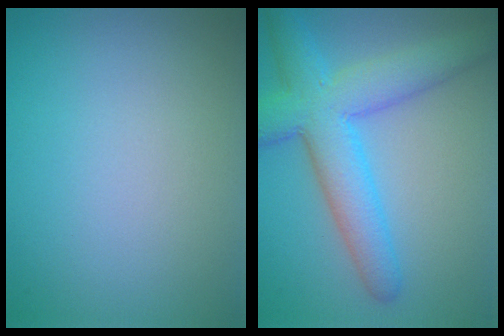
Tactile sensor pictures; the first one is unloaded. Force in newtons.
{"total": 7.3, "press": 7.3, "slide": 0.1}